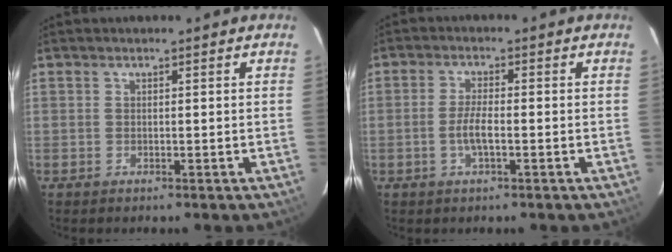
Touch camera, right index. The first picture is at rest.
{"total": 3.8, "force": [-1.2, 0.8, 3.5], "torque": [-0.073, 0.001, -0.024]}